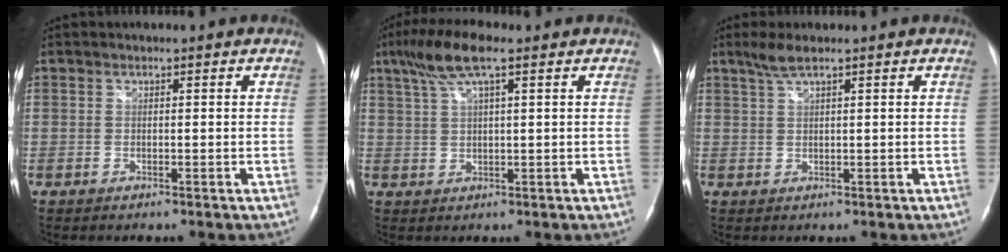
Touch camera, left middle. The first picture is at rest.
{"total": 7.2, "force": [4.2, 1.0, 5.8], "torque": [-0.125, 0.023, 0.081]}
{"total": 2.7, "force": [2.0, 0.1, 1.8], "torque": [-0.048, 0.008, 0.045]}